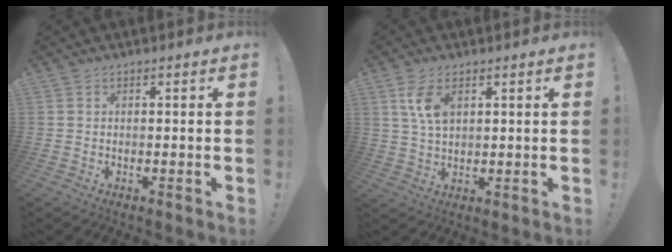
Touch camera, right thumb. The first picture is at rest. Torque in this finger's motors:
{"motor_torque": [0.05, 0.14, 0.35, -0.22, 0.04]}